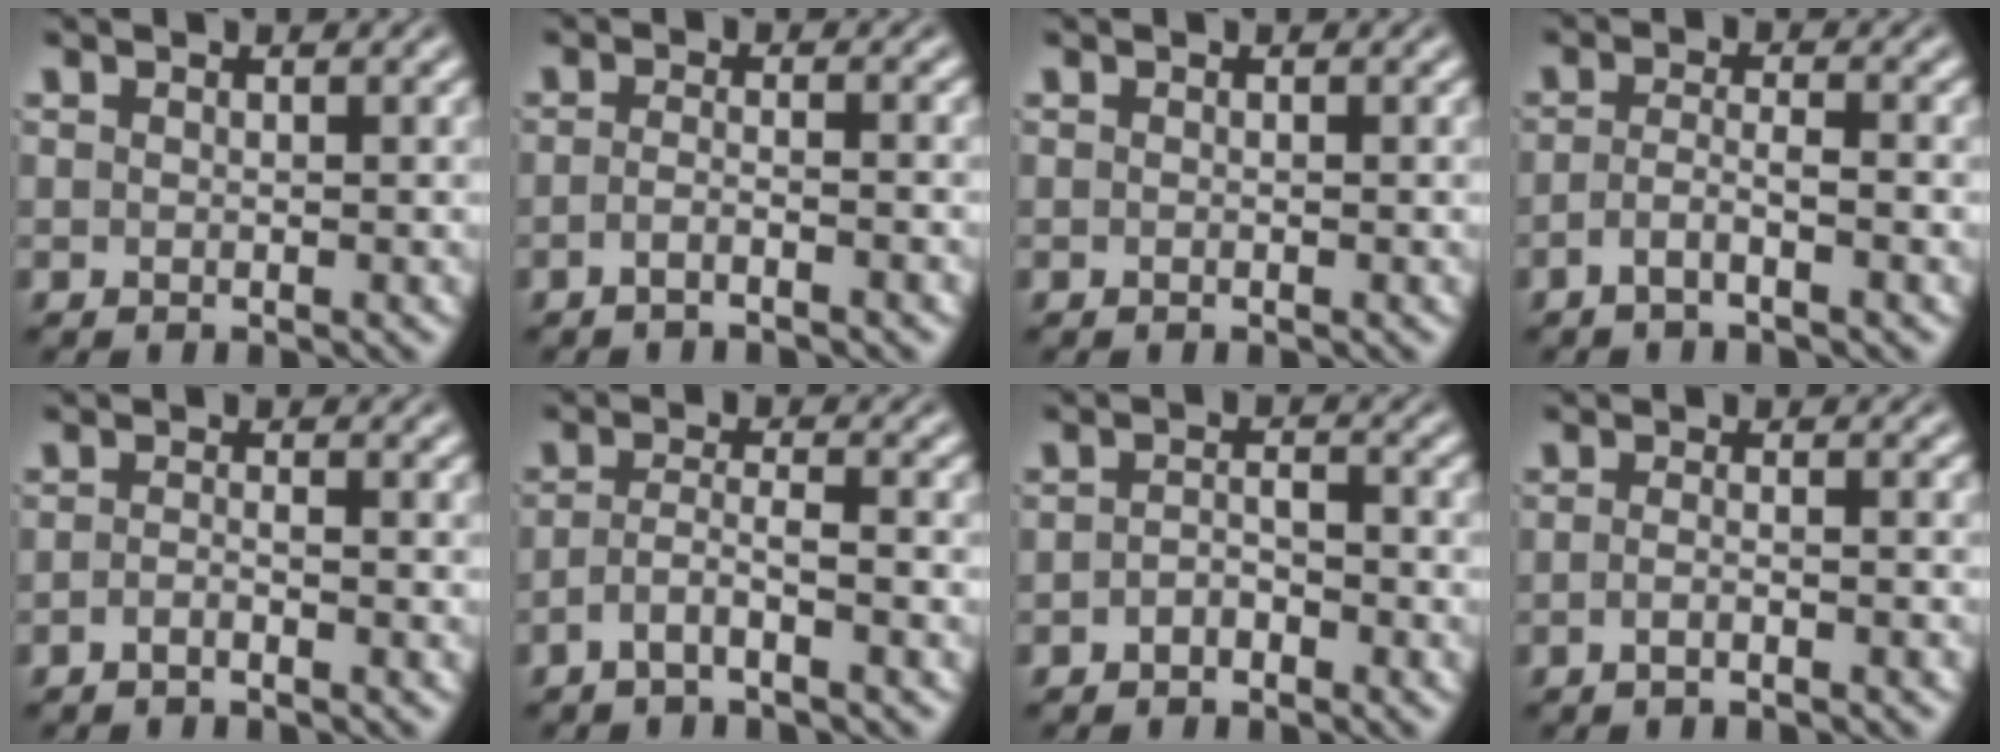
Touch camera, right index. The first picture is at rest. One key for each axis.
{"total": 2.3, "fx": -1.9, "fy": -0.7, "fz": 1.0, "tx": -0.020, "ty": -0.008, "tz": -0.032}
{"total": 0.0}
{"total": 2.5, "fx": -2.0, "fy": -0.2, "fz": 1.4, "tx": -0.026, "ty": -0.013, "tz": -0.030}
{"total": 1.6, "fx": -1.4, "fy": -0.4, "fz": 0.5, "tx": -0.005, "ty": -0.005, "tz": -0.026}
{"total": 2.6, "fx": -2.1, "fy": 0.1, "fz": 1.5, "tx": -0.027, "ty": -0.013, "tz": -0.033}
{"total": 2.0, "fx": -1.7, "fy": 0.6, "fz": 0.8, "tx": -0.005, "ty": -0.008, "tz": -0.027}
{"total": 1.9, "fx": -1.6, "fy": -0.5, "fz": 1.0, "tx": -0.021, "ty": -0.004, "tz": -0.028}